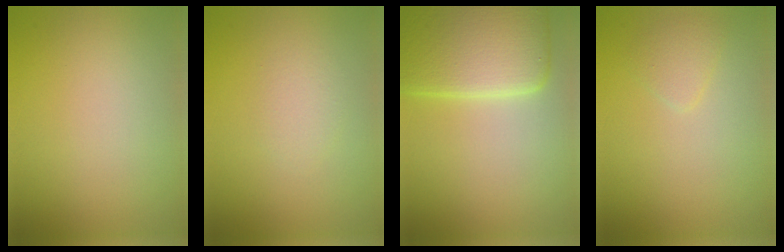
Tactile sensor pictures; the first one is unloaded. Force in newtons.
{"total": 1.2, "press": 1.2, "slide": 0.0}
{"total": 8.9, "press": 8.9, "slide": 0.3}
{"total": 1.2, "press": 1.2, "slide": 0.1}